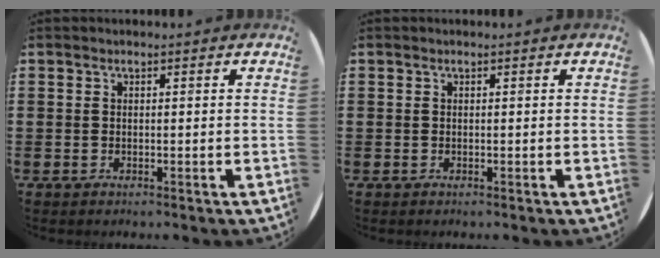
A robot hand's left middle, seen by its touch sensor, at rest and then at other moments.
{"total": 0.0}